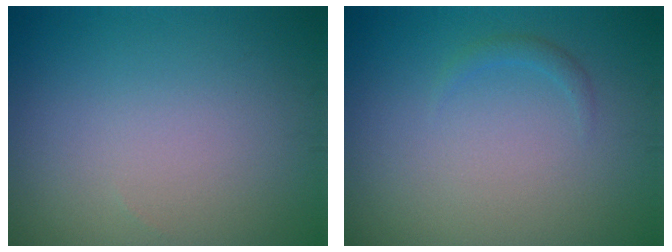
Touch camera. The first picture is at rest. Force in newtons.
{"total": 0.8, "press": 0.8, "slide": 0.1}